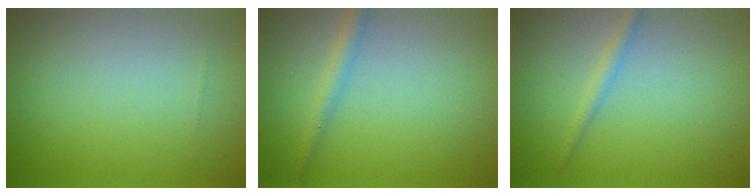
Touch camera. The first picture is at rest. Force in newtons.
{"total": 1.9, "press": 1.9, "slide": 0.0}
{"total": 1.4, "press": 1.4, "slide": 0.0}